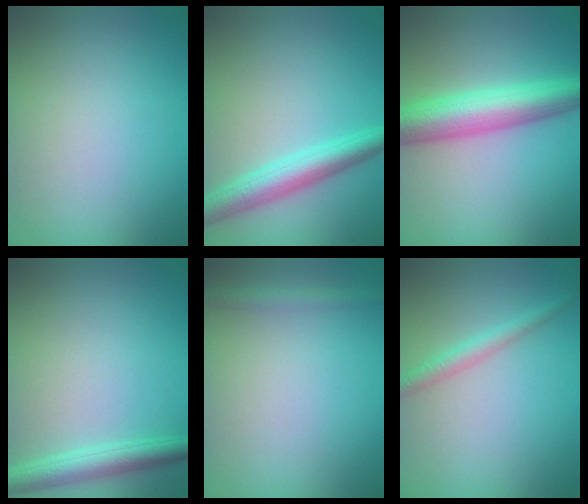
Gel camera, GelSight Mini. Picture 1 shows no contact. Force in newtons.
{"total": 4.2, "press": 4.2, "slide": 0.1}
{"total": 7.0, "press": 7.0, "slide": 0.0}
{"total": 3.2, "press": 3.2, "slide": 0.2}
{"total": 1.3, "press": 1.3, "slide": 0.1}
{"total": 1.9, "press": 1.9, "slide": 0.0}